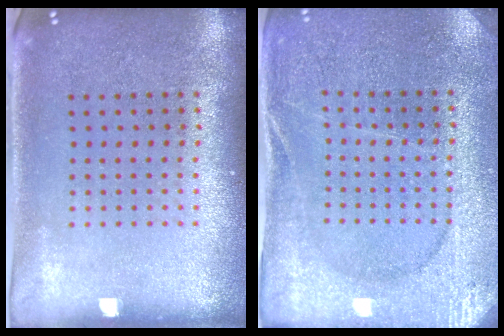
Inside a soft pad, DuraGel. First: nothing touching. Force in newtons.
{"total": 2.9, "press": 2.9, "slide": 0.3}